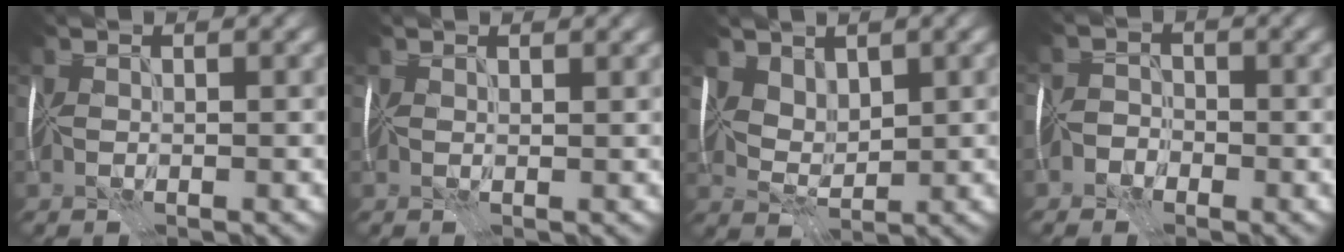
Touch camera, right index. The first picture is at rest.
{"total": 1.9, "force": [1.5, 0.9, 0.6], "torque": [-0.012, 0.009, 0.015]}
{"total": 3.2, "force": [2.2, 2.0, 1.2], "torque": [-0.031, -0.011, 0.055]}
{"total": 2.2, "force": [-2.1, 0.6, -0.5], "torque": [0.033, 0.009, -0.043]}